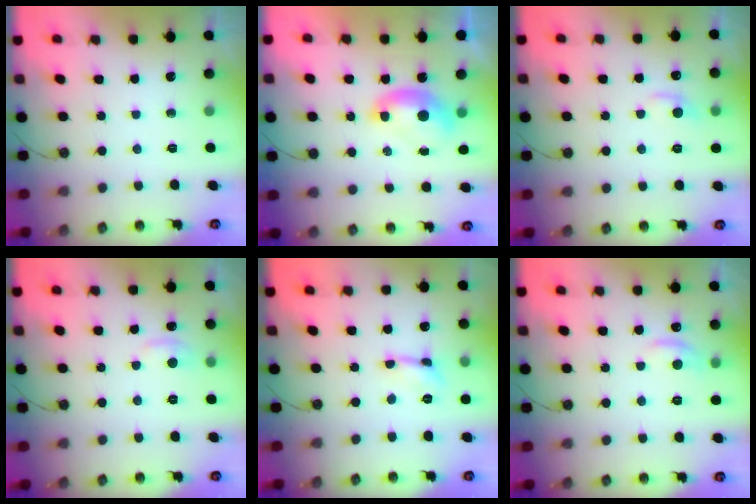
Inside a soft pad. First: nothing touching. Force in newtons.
{"total": 1.7, "press": 1.6, "slide": 0.3}
{"total": 1.2, "press": 1.0, "slide": 0.6}
{"total": 1.2, "press": 0.9, "slide": 0.7}
{"total": 0.6, "press": 0.6, "slide": 0.2}
{"total": 2.6, "press": 2.5, "slide": 0.8}